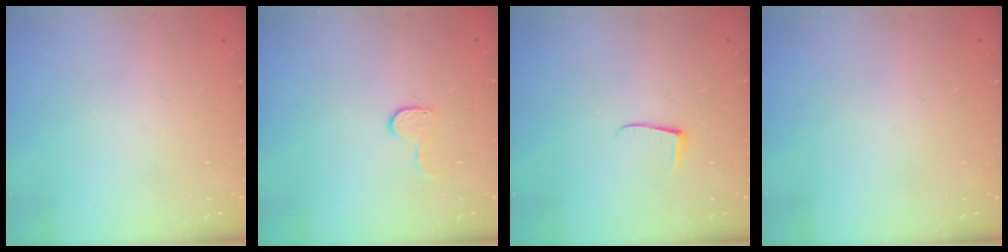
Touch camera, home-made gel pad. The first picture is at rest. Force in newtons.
{"total": 7.1, "press": 7.1, "slide": 0.4}
{"total": 4.7, "press": 4.6, "slide": 0.5}
{"total": 0.0}